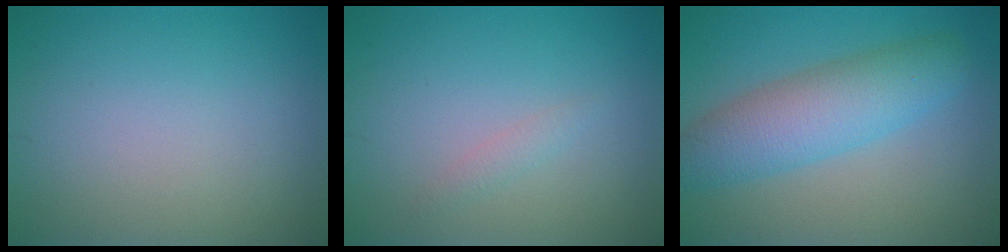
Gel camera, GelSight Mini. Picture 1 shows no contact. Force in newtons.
{"total": 0.9, "press": 0.9, "slide": 0.1}
{"total": 6.2, "press": 6.2, "slide": 0.2}